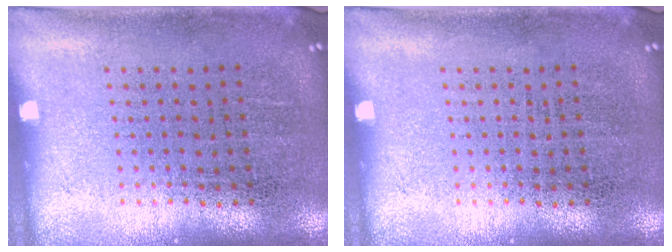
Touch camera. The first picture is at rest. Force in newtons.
{"total": 0.0}